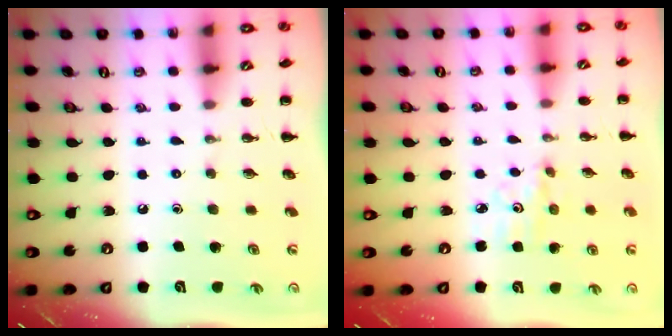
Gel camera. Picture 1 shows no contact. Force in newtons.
{"total": 4.4, "press": 4.2, "slide": 1.6}